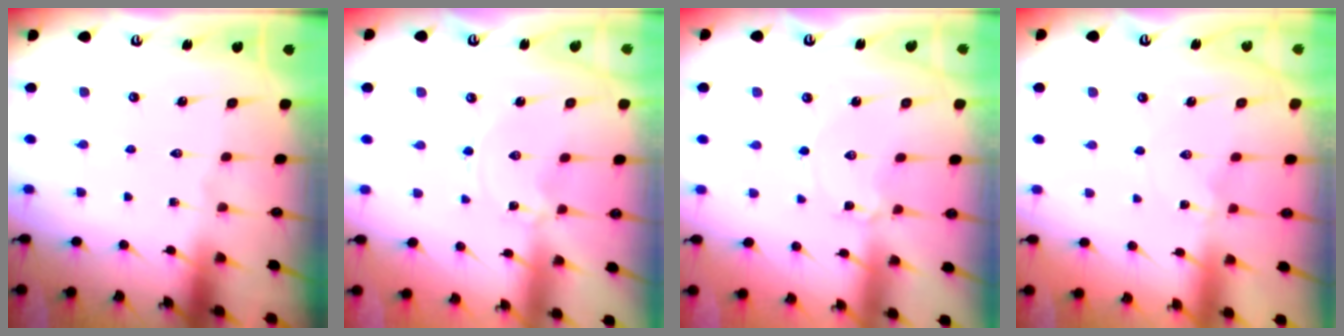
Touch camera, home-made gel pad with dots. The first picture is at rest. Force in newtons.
{"total": 0.0}
{"total": 2.0, "press": 2.0, "slide": 0.2}
{"total": 0.8, "press": 0.7, "slide": 0.3}